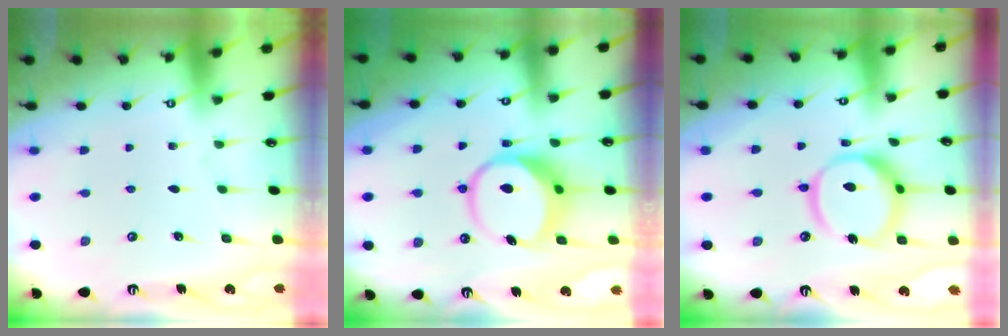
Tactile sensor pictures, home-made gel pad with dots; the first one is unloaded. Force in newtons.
{"total": 8.7, "press": 8.6, "slide": 1.1}
{"total": 14.7, "press": 14.6, "slide": 1.6}